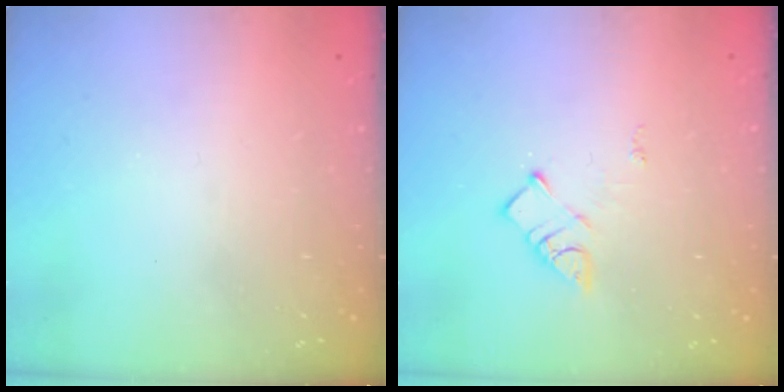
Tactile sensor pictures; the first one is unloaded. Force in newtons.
{"total": 6.3, "press": 6.3, "slide": 0.3}